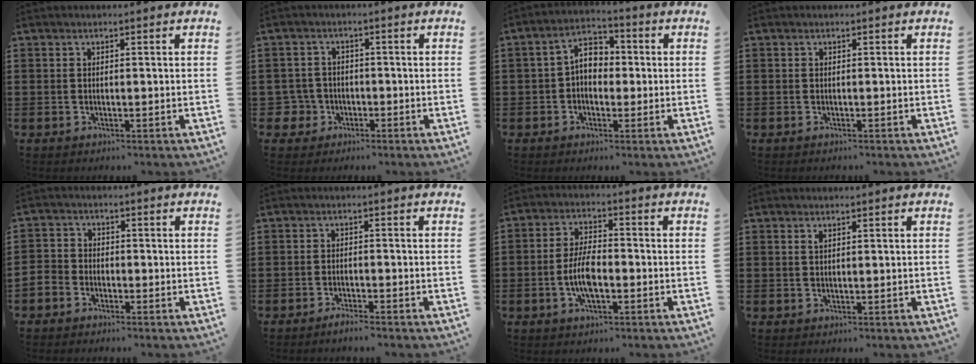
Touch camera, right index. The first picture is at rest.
{"total": 4.0, "force": [-1.7, 3.6, 0.9], "torque": [-0.048, -0.001, -0.040]}
{"total": 4.5, "force": [-0.4, 3.1, 3.2], "torque": [-0.076, 0.004, -0.018]}
{"total": 0.0}
{"total": 2.7, "force": [-2.2, 1.5, 0.1], "torque": [-0.018, 0.002, -0.051]}
{"total": 1.9, "force": [-1.7, -0.1, 0.7], "torque": [-0.012, 0.000, -0.031]}
{"total": 6.3, "force": [-1.6, 2.5, 5.5], "torque": [-0.129, -0.004, -0.038]}
{"total": 0.7, "force": [0.4, 0.2, 0.5], "torque": [-0.011, 0.002, 0.008]}